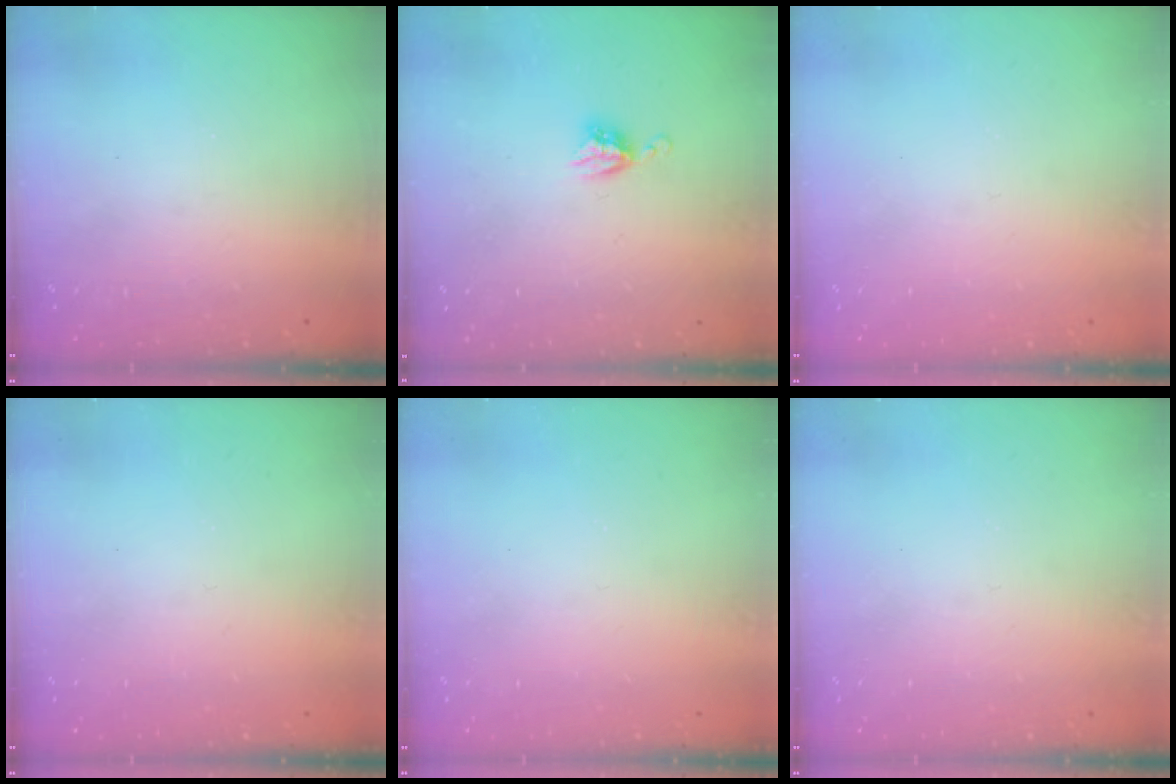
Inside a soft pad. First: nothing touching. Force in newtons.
{"total": 5.3, "press": 5.3, "slide": 0.1}
{"total": 0.6, "press": 0.3, "slide": 0.5}
{"total": 0.0}
{"total": 0.0}
{"total": 0.6, "press": 0.3, "slide": 0.5}